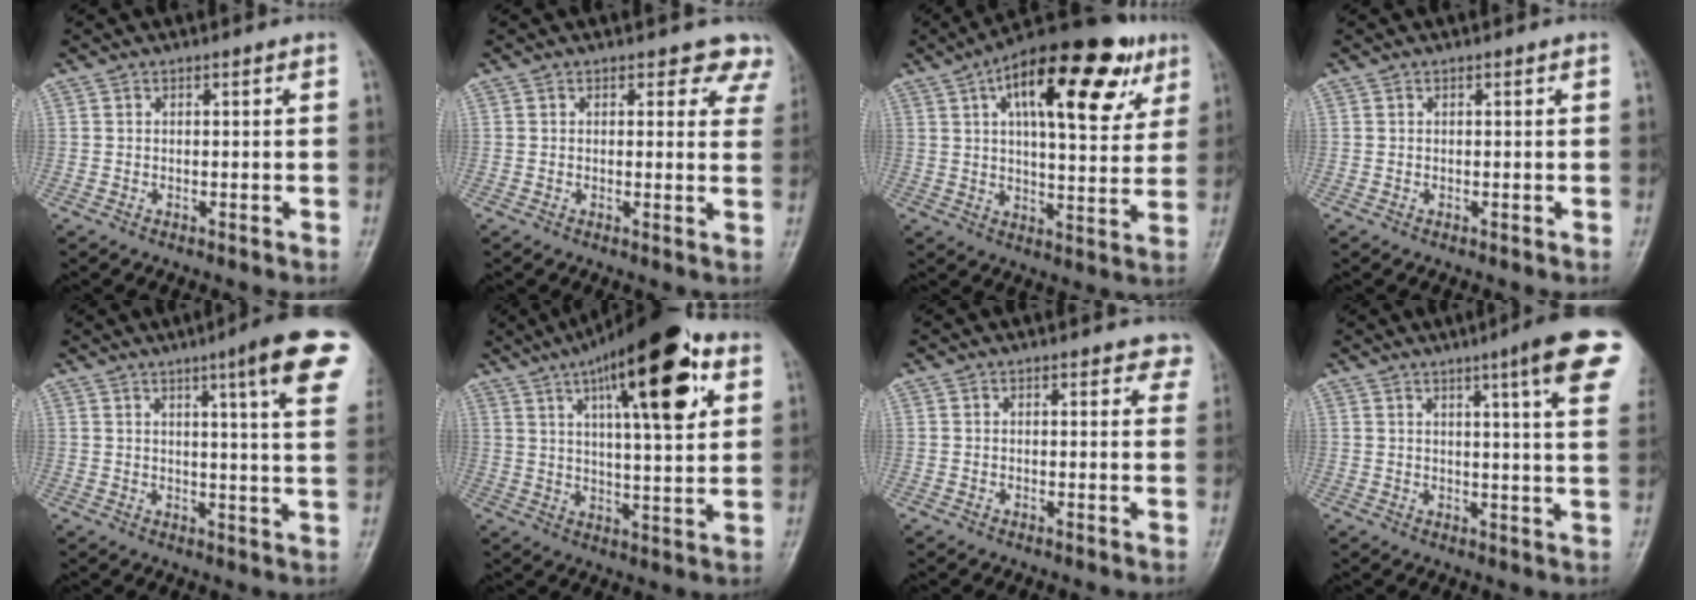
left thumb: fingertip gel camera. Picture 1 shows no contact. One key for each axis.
{"total": 4.9, "fx": 4.0, "fy": 2.6, "fz": 1.0, "tx": 0.031, "ty": -0.016, "tz": 0.021}
{"total": 23.4, "fx": 10.3, "fy": 9.4, "fz": 18.8, "tx": -0.251, "ty": -0.004, "tz": 0.151}
{"total": 0.0}
{"total": 13.6, "fx": 7.1, "fy": 1.0, "fz": 11.6, "tx": -0.139, "ty": -0.029, "tz": 0.078}
{"total": 21.1, "fx": 9.4, "fy": 6.4, "fz": 17.8, "tx": -0.246, "ty": -0.014, "tz": 0.139}
{"total": 3.3, "fx": 2.6, "fy": 1.6, "fz": 1.3, "tx": 0.018, "ty": -0.008, "tz": 0.016}
{"total": 13.1, "fx": 7.0, "fy": 0.9, "fz": 11.0, "tx": -0.131, "ty": -0.025, "tz": 0.077}